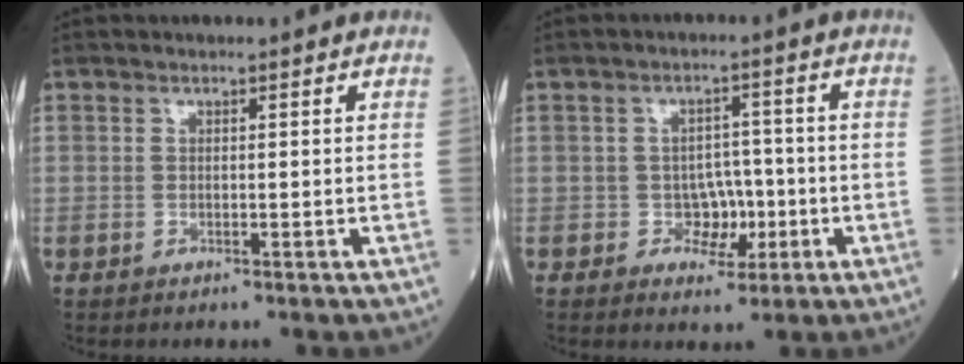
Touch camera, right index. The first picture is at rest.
{"total": 4.3, "force": [-1.3, 3.5, 2.1], "torque": [-0.020, 0.010, -0.017]}